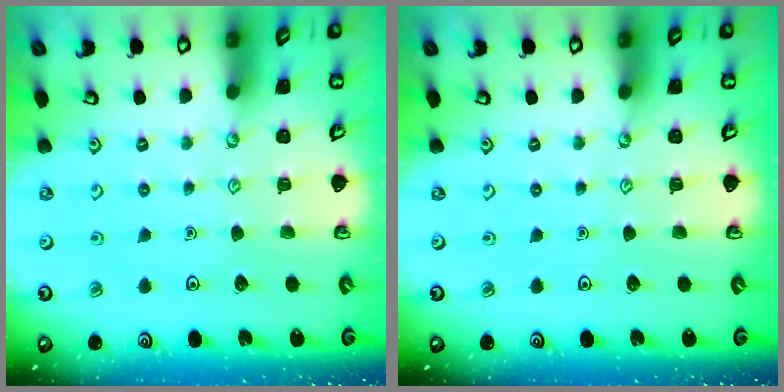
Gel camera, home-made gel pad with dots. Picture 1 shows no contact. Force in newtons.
{"total": 0.0}